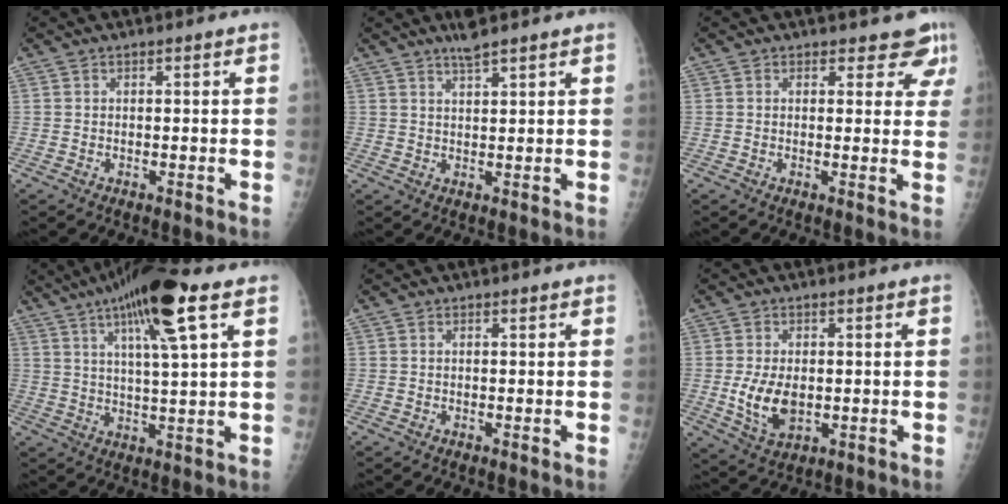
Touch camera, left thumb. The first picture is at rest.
{"total": 3.4, "force": [2.7, 0.3, 2.0], "torque": [-0.030, -0.009, 0.052]}
{"total": 5.4, "force": [4.6, 2.7, 1.1], "torque": [0.026, -0.023, 0.034]}
{"total": 14.7, "force": [7.2, 2.2, 12.6], "torque": [-0.209, -0.011, 0.122]}
{"total": 0.0}
{"total": 7.5, "force": [-0.7, 4.4, 5.9], "torque": [-0.101, -0.013, -0.002]}